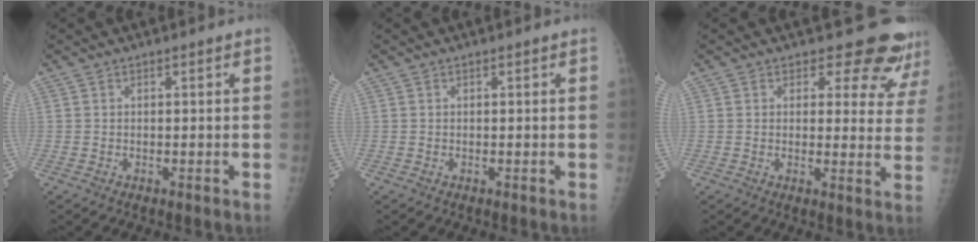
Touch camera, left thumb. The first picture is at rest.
{"total": 0.0}
{"total": 11.0, "force": [10.2, 4.0, 1.2], "torque": [0.038, -0.076, 0.090]}